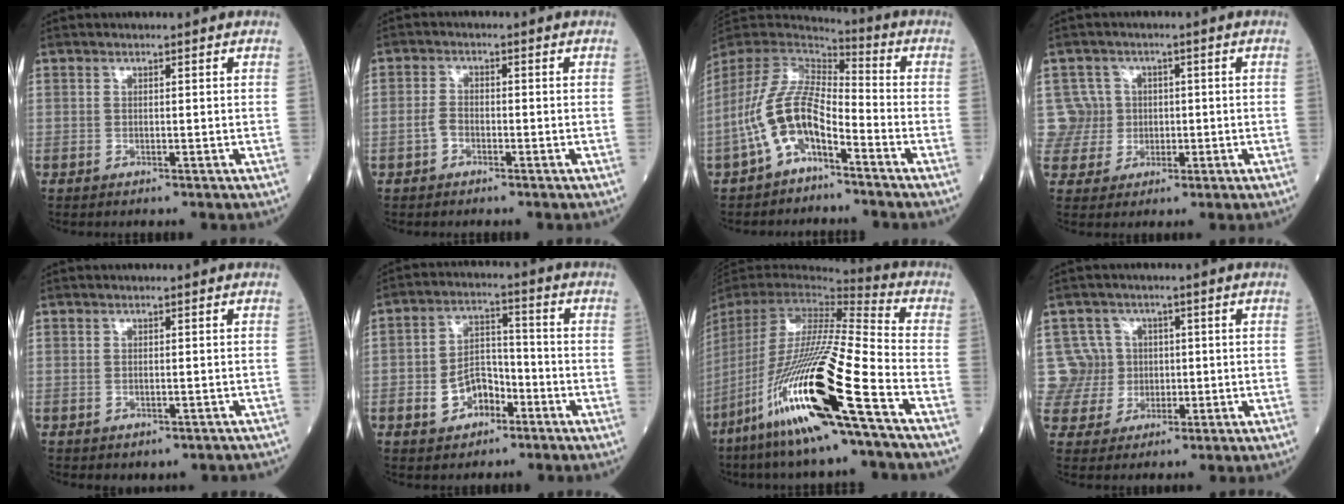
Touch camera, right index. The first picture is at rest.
{"total": 2.2, "force": [-1.1, 1.4, 1.3], "torque": [-0.025, 0.005, -0.022]}
{"total": 11.6, "force": [-5.3, 4.6, 9.2], "torque": [-0.204, 0.016, -0.100]}
{"total": 6.0, "force": [0.8, 5.9, -0.5], "torque": [0.023, 0.022, 0.020]}
{"total": 2.5, "force": [-1.7, 1.5, 1.0], "torque": [-0.012, 0.009, -0.012]}
{"total": 7.2, "force": [-3.2, 4.8, 4.4], "torque": [-0.084, 0.018, -0.052]}
{"total": 25.1, "force": [-12.4, 0.7, 21.8], "torque": [-0.450, -0.072, -0.245]}
{"total": 7.1, "force": [1.0, 7.1, -0.1], "torque": [0.009, 0.025, 0.025]}